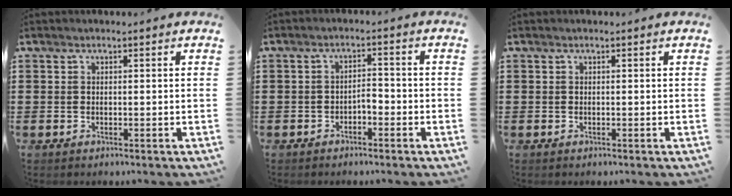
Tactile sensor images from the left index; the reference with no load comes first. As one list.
[{"total": 2.2, "force": [-1.5, 0.8, 1.2], "torque": [-0.028, 0.006, -0.034]}, {"total": 0.0}]